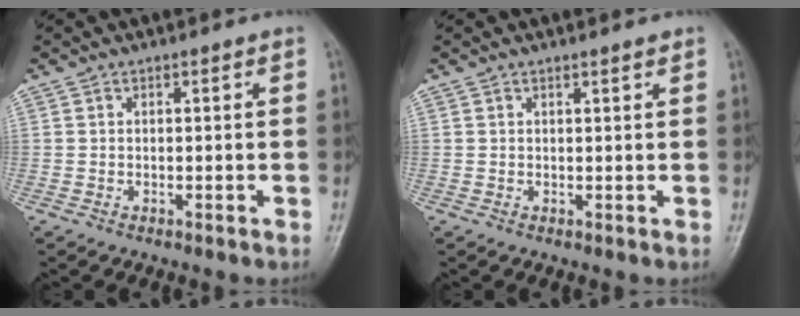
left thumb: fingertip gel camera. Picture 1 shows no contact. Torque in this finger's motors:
{"motor_torque": [-0.16, 0.10, -0.26, 0.04, 0.03]}